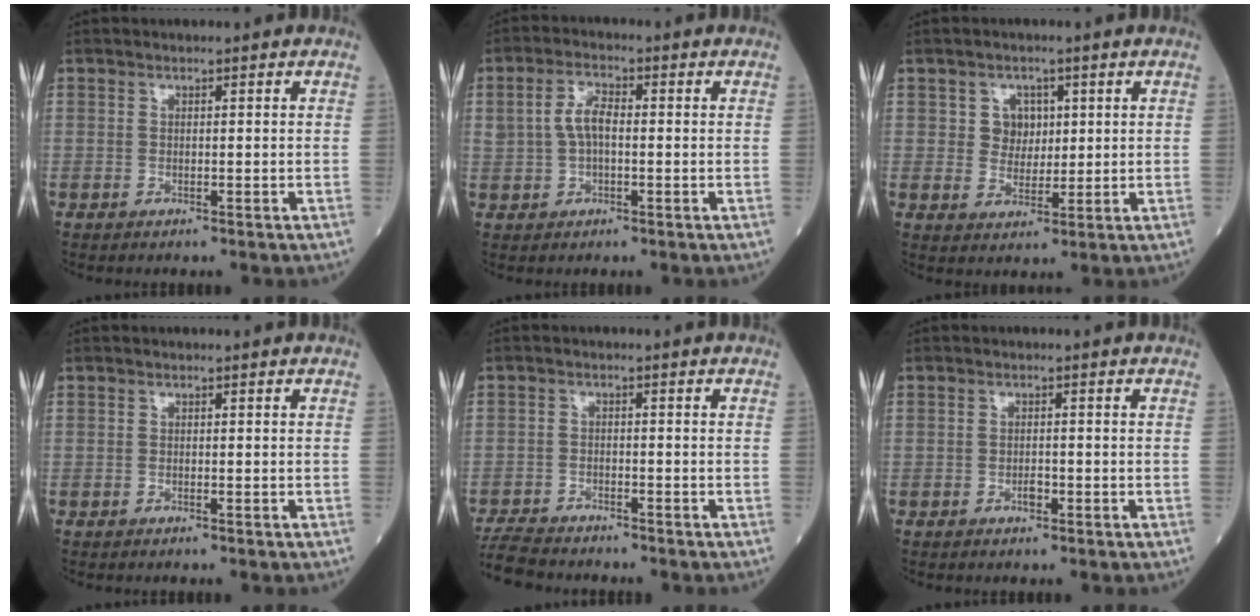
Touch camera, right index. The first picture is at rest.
{"total": 4.5, "force": [0.2, 2.1, 3.9], "torque": [-0.084, 0.015, 0.005]}
{"total": 3.9, "force": [1.2, 3.4, 1.4], "torque": [-0.018, 0.006, 0.019]}
{"total": 0.0}
{"total": 6.2, "force": [-5.9, 1.4, 1.2], "torque": [-0.019, -0.018, -0.107]}
{"total": 1.4, "force": [-0.7, 0.6, 1.1], "torque": [-0.017, 0.002, -0.012]}